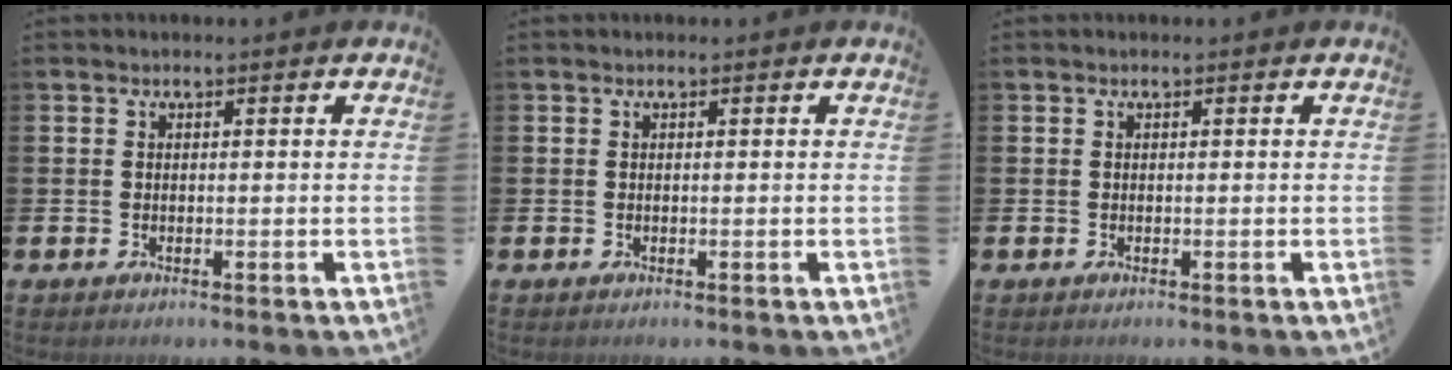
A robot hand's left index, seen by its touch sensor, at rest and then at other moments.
{"total": 0.0}
{"total": 0.0}